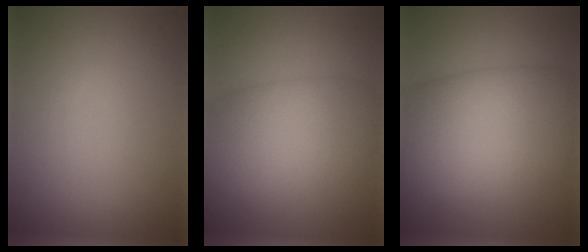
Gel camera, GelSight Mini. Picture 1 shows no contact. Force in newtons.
{"total": 7.9, "press": 7.9, "slide": 0.2}
{"total": 11.7, "press": 11.7, "slide": 0.3}